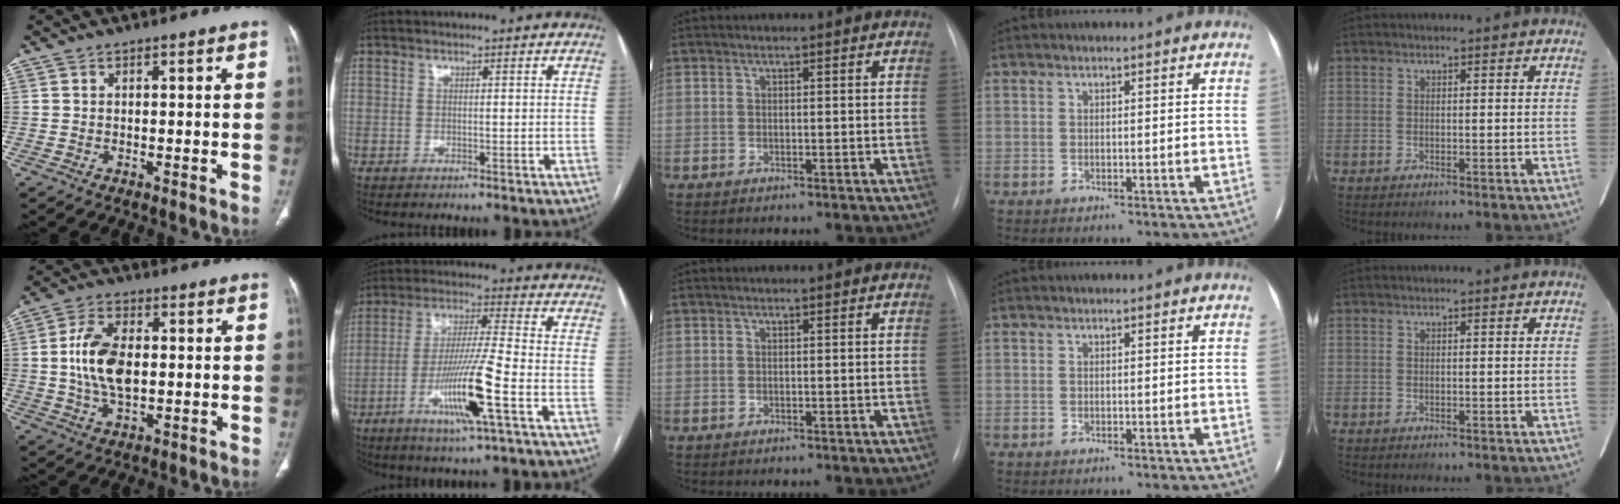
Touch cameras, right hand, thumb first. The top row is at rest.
{"thumb": {"total": 10.7, "force": [0.4, 5.9, 8.9], "torque": [-0.173, 0.003, 0.011]}, "index": {"total": 12.6, "force": [-4.7, -0.4, 11.6], "torque": [-0.228, -0.014, -0.090]}}